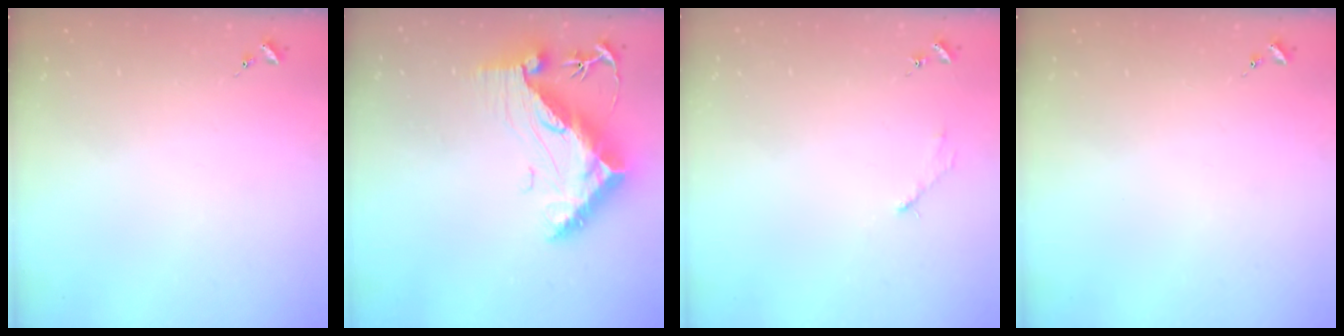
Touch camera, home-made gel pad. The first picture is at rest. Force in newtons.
{"total": 14.8, "press": 14.7, "slide": 1.3}
{"total": 2.6, "press": 2.6, "slide": 0.3}
{"total": 0.0}